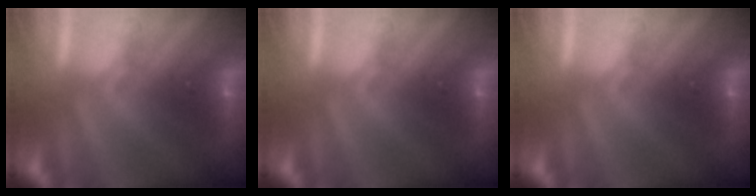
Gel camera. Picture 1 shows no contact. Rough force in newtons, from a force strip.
{"total": 0.0}
{"total": 0.0}